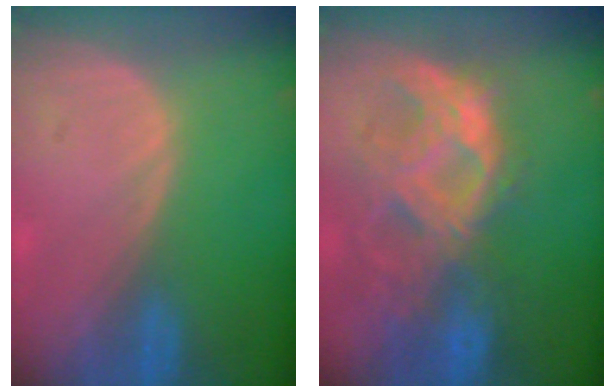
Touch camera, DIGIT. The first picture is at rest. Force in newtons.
{"total": 10.5, "press": 9.2, "slide": 5.0}